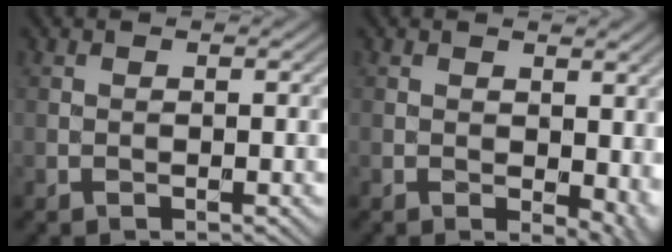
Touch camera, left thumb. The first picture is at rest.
{"total": 4.8, "force": [-0.1, 2.9, 3.8], "torque": [-0.044, -0.010, 0.007]}